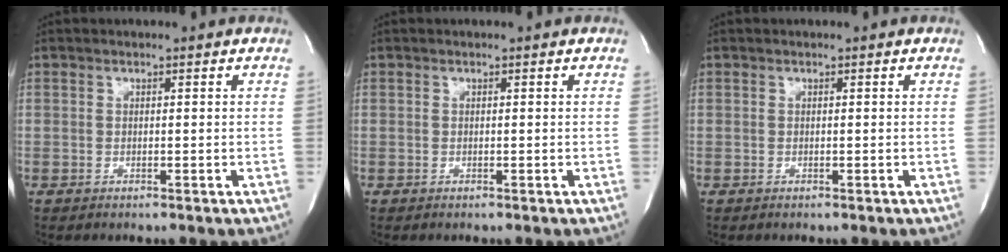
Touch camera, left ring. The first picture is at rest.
{"total": 0.0}
{"total": 0.0}